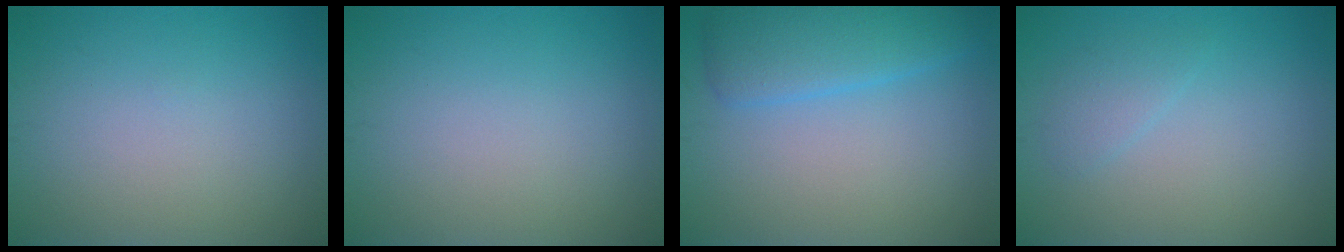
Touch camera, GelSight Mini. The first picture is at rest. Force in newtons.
{"total": 0.0}
{"total": 4.2, "press": 4.2, "slide": 0.1}
{"total": 1.3, "press": 1.3, "slide": 0.1}